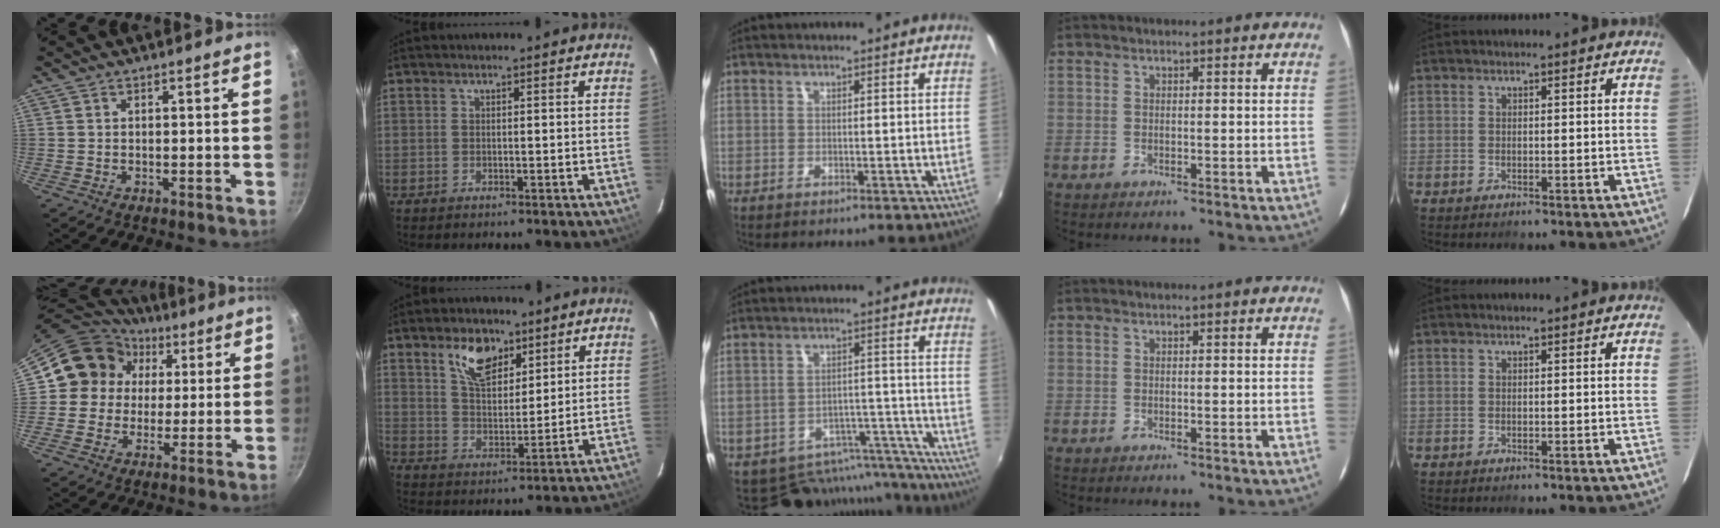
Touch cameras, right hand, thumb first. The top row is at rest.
{"thumb": {"total": 14.0, "force": [3.2, 12.9, 4.4], "torque": [-0.047, 0.021, 0.038]}, "index": {"total": 9.1, "force": [5.4, 4.9, 5.4], "torque": [-0.091, 0.009, 0.101]}, "middle": {"total": 17.0, "force": [-14.7, 7.5, 4.3], "torque": [-0.082, 0.040, -0.178]}}